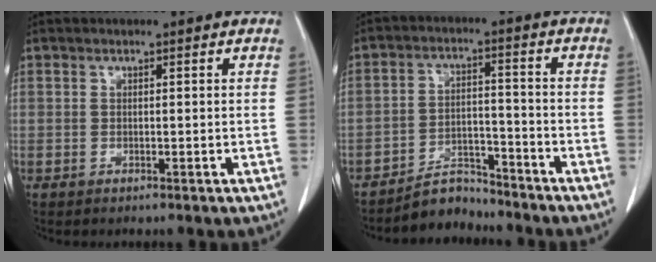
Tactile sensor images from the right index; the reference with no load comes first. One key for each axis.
{"total": 5.4, "fx": -5.2, "fy": 1.7, "fz": -0.1, "tx": 0.003, "ty": 0.015, "tz": -0.086}